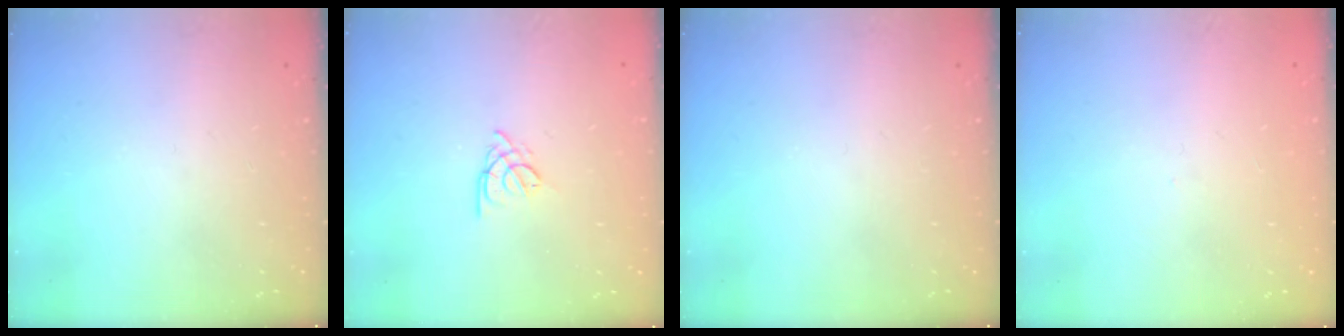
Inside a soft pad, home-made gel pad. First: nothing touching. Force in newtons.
{"total": 2.5, "press": 2.5, "slide": 0.7}
{"total": 0.0}
{"total": 0.0}